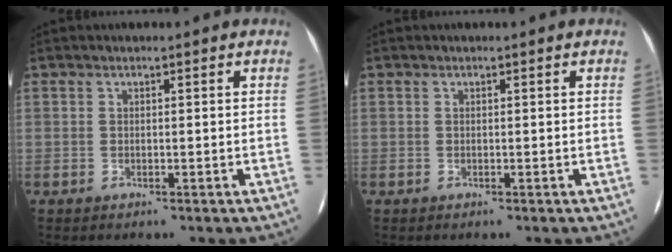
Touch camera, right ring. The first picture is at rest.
{"total": 0.0}